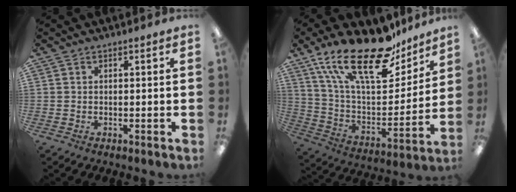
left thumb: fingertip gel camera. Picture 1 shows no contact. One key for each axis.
{"total": 26.1, "fx": 17.8, "fy": 10.4, "fz": 15.9, "tx": -0.277, "ty": -0.105, "tz": 0.307}